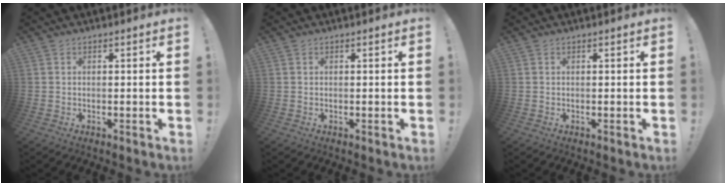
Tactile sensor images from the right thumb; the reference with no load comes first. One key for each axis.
{"total": 0.0}
{"total": 0.0}